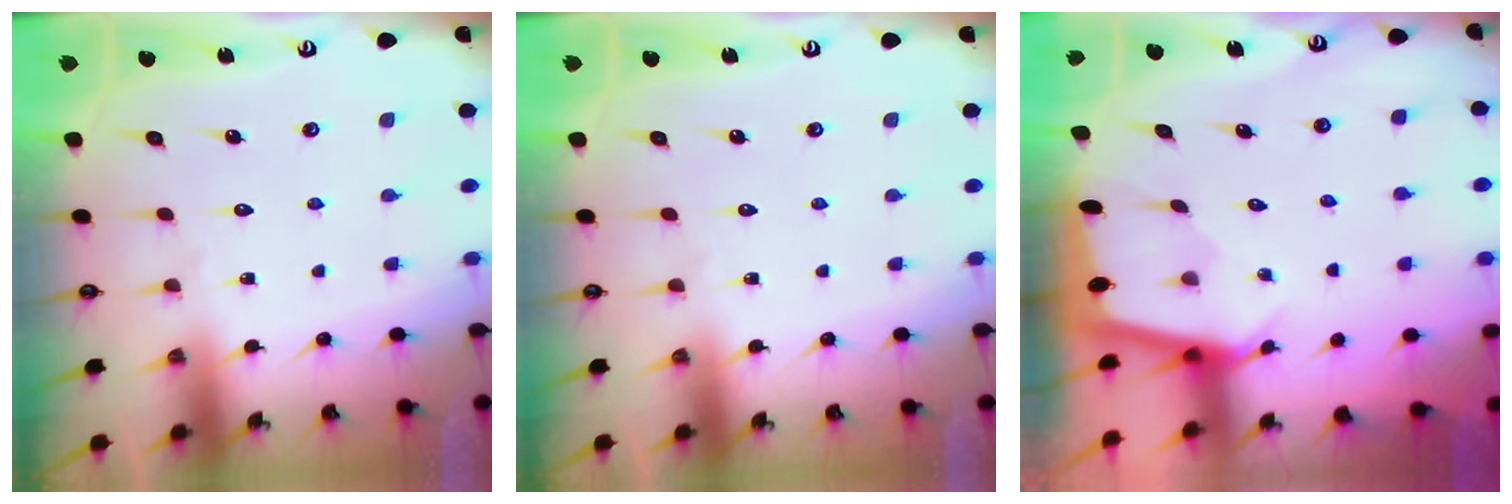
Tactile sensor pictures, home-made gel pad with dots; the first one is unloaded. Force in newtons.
{"total": 0.0}
{"total": 2.2, "press": 2.2, "slide": 0.3}